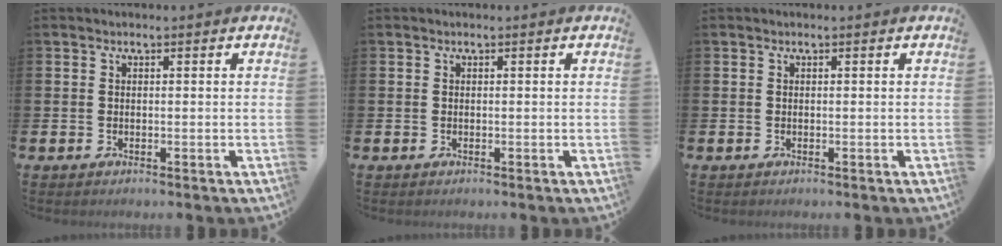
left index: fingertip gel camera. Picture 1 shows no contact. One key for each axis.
{"total": 0.0}
{"total": 0.0}